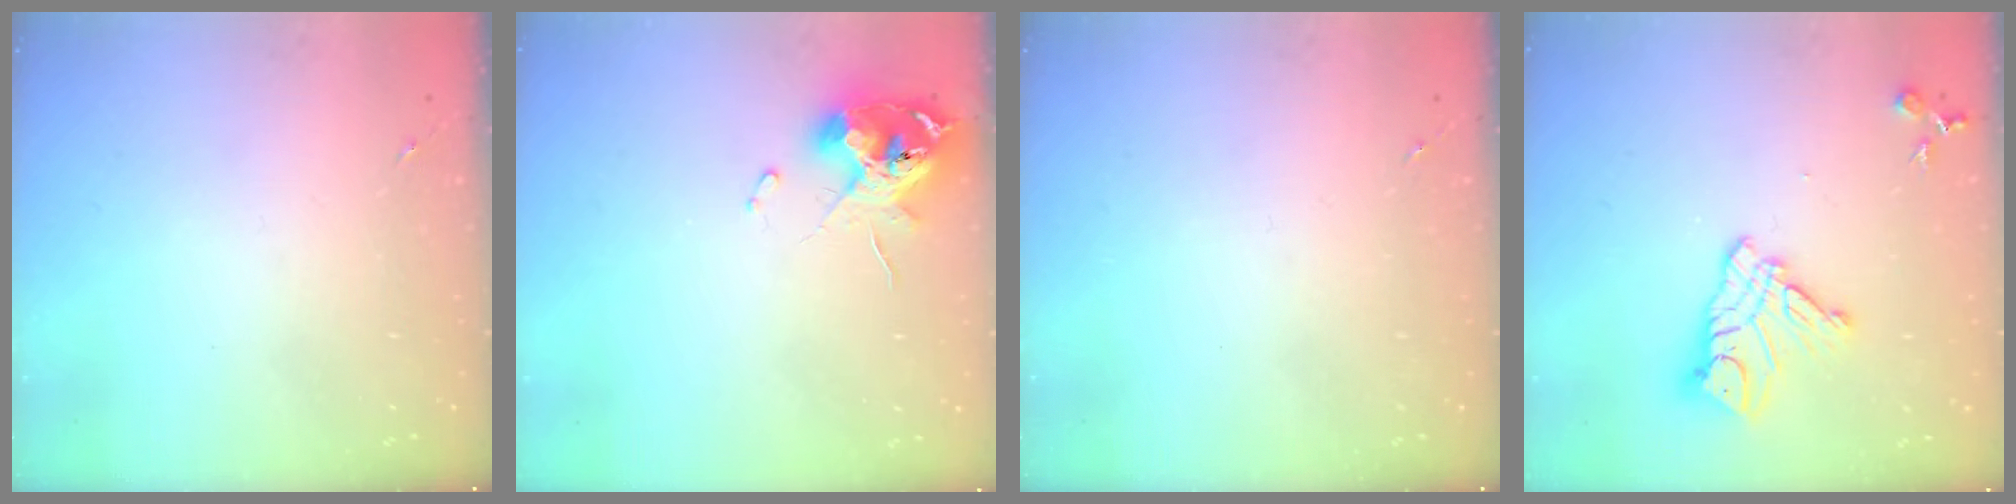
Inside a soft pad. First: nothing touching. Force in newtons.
{"total": 11.2, "press": 11.2, "slide": 1.3}
{"total": 0.0}
{"total": 12.8, "press": 12.7, "slide": 1.0}